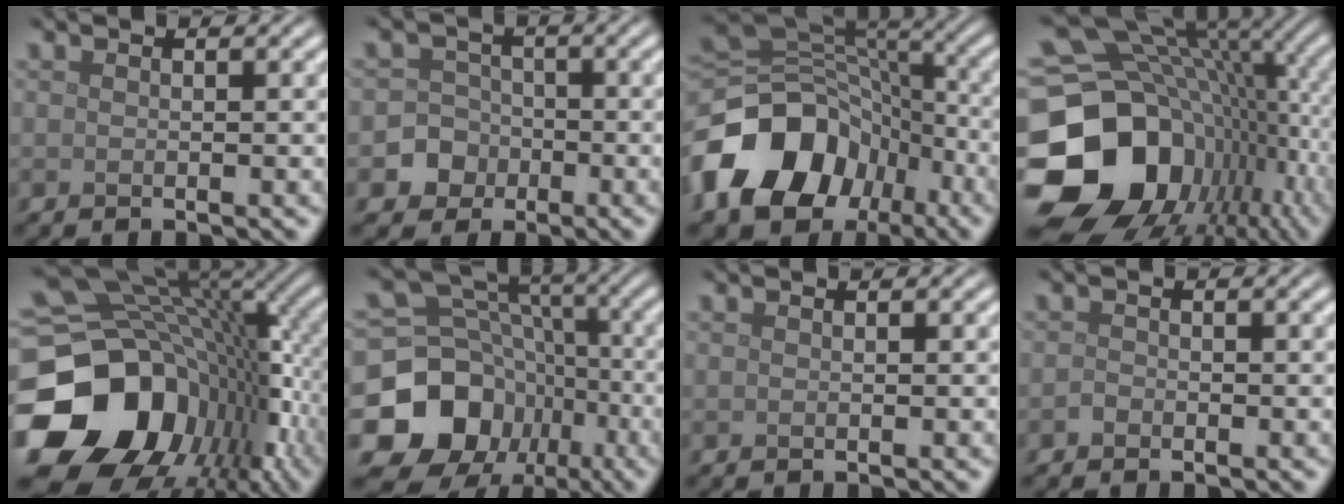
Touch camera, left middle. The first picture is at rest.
{"total": 4.4, "force": [-1.8, 4.0, 0.5], "torque": [0.023, -0.001, -0.051]}
{"total": 13.8, "force": [-5.9, 10.4, 6.9], "torque": [-0.153, -0.005, -0.107]}
{"total": 19.5, "force": [-2.9, 14.9, 12.2], "torque": [-0.264, -0.022, -0.022]}
{"total": 19.4, "force": [-4.3, 15.2, 11.3], "torque": [-0.251, -0.029, -0.058]}
{"total": 14.7, "force": [-6.2, 12.2, 5.4], "torque": [-0.130, 0.002, -0.117]}
{"total": 0.0}
{"total": 0.6, "force": [-0.4, 0.4, 0.2], "torque": [-0.003, -0.001, -0.010]}